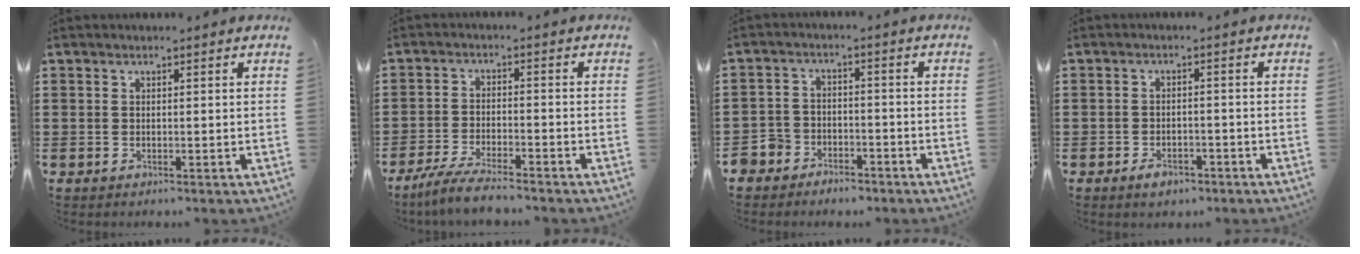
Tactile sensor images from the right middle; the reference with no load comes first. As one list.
[{"total": 4.9, "force": [-4.4, 0.2, 2.1], "torque": [-0.049, -0.008, -0.087]}, {"total": 4.6, "force": [-4.1, 2.1, -0.2], "torque": [-0.019, 0.003, -0.093]}, {"total": 2.5, "force": [-1.9, 1.2, 1.0], "torque": [-0.021, 0.003, -0.038]}]